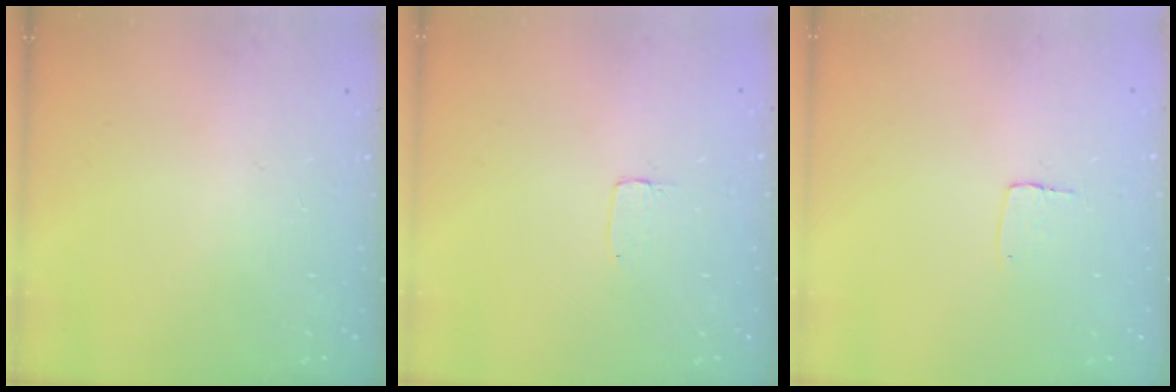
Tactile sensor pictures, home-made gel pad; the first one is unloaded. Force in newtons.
{"total": 1.2, "press": 1.2, "slide": 0.0}
{"total": 3.8, "press": 3.8, "slide": 0.1}